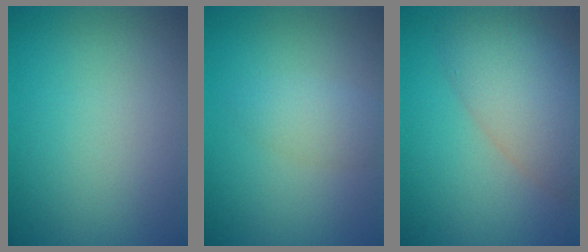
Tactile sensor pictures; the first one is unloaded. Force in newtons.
{"total": 2.1, "press": 2.1, "slide": 0.1}
{"total": 7.4, "press": 7.4, "slide": 0.3}